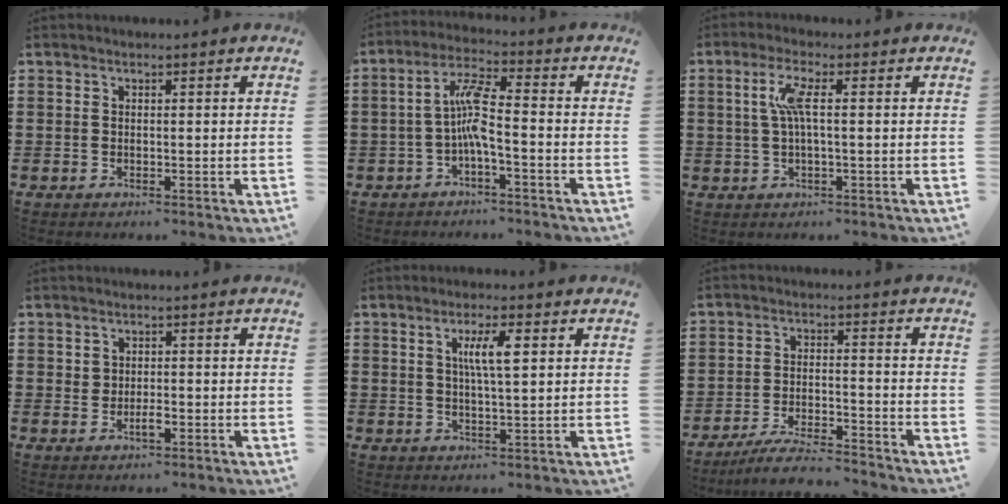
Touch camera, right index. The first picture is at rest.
{"total": 6.3, "force": [-1.5, 1.1, 6.0], "torque": [-0.124, 0.001, -0.031]}
{"total": 4.4, "force": [0.4, 0.5, 4.4], "torque": [-0.091, -0.003, 0.001]}
{"total": 1.8, "force": [-0.4, 1.0, 1.5], "torque": [-0.029, 0.002, -0.008]}
{"total": 5.2, "force": [1.4, 1.0, 4.9], "torque": [-0.100, 0.008, 0.019]}
{"total": 5.8, "force": [-5.4, 0.1, 2.1], "torque": [-0.046, -0.008, -0.106]}